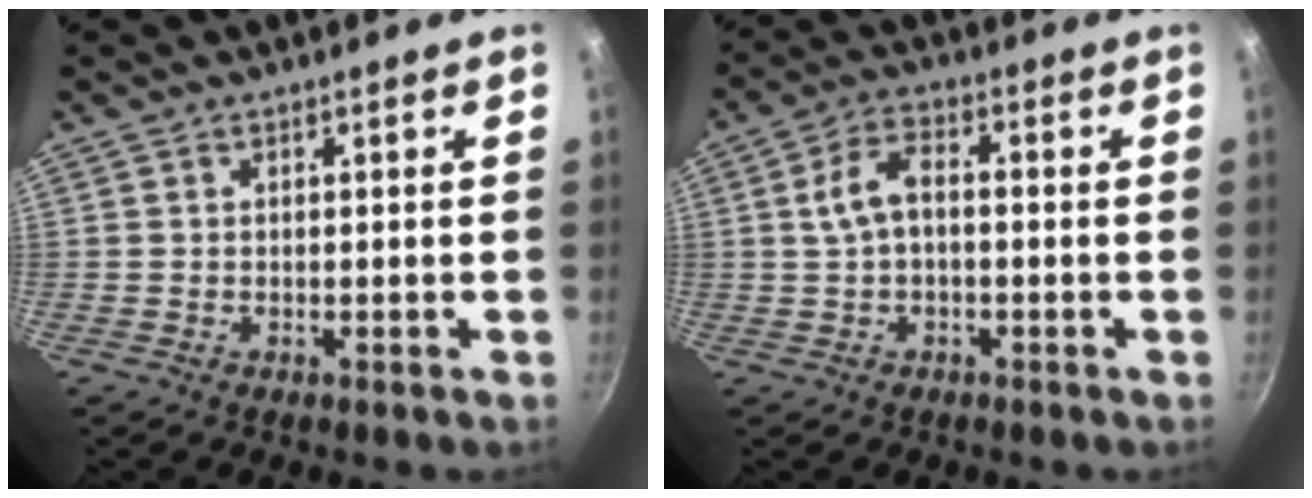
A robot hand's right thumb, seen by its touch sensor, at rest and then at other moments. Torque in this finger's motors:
{"motor_torque": [0.23, 0.06, -0.16, 0.25, 0.13]}